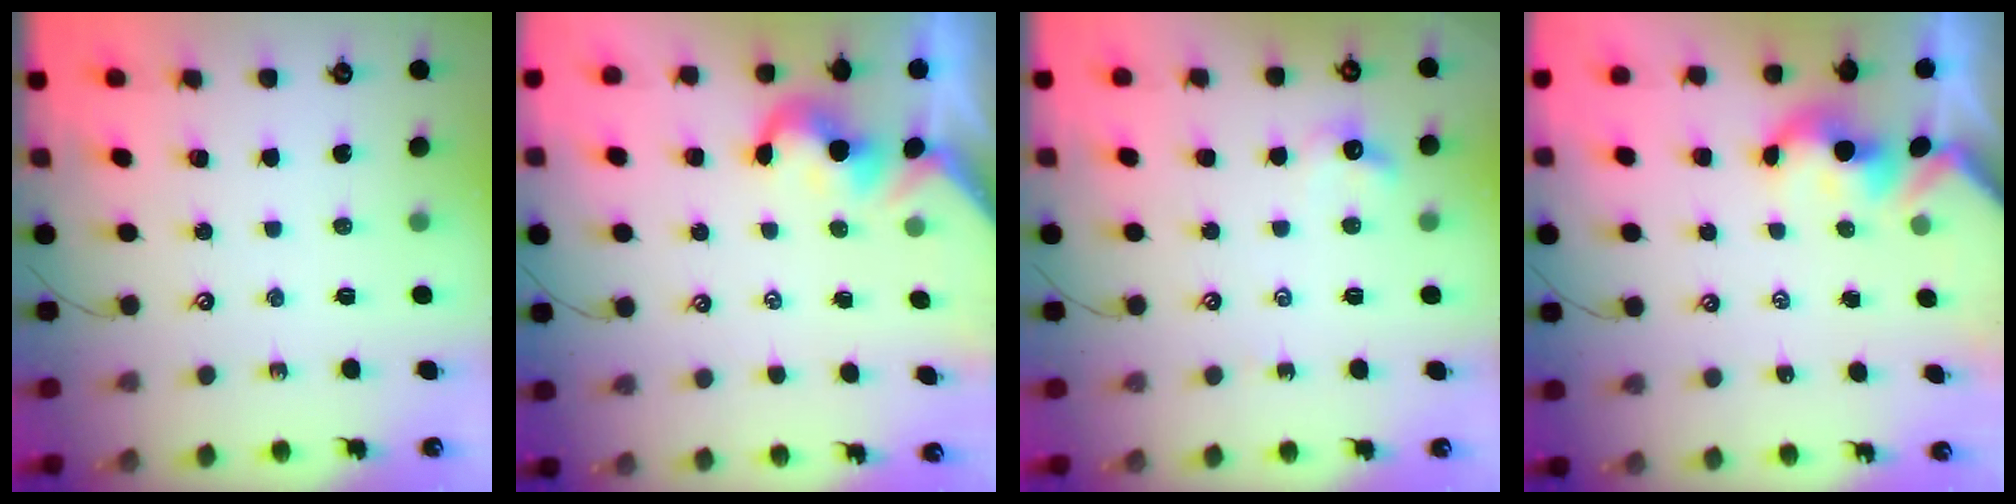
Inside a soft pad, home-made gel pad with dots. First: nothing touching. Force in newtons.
{"total": 0.0}
{"total": 2.8, "press": 2.7, "slide": 0.6}
{"total": 1.8, "press": 1.8, "slide": 0.2}